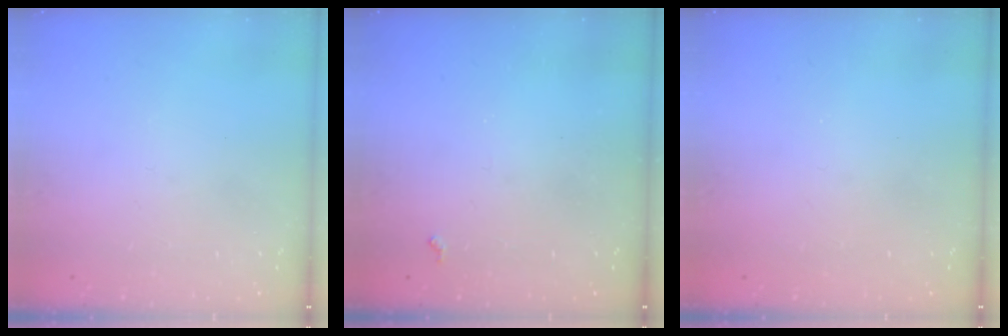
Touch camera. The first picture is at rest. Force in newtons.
{"total": 3.9, "press": 3.8, "slide": 0.6}
{"total": 1.1, "press": 1.0, "slide": 0.1}